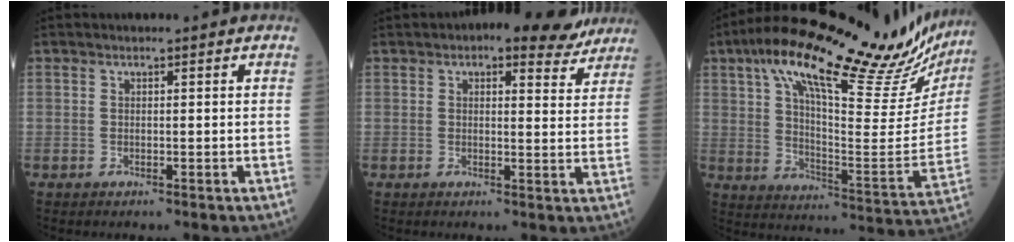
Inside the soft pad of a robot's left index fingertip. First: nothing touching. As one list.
[{"total": 8.4, "force": [6.5, 3.1, 4.3], "torque": [-0.046, 0.010, 0.072]}, {"total": 30.3, "force": [23.1, 5.8, 18.6], "torque": [-0.292, -0.007, 0.315]}]